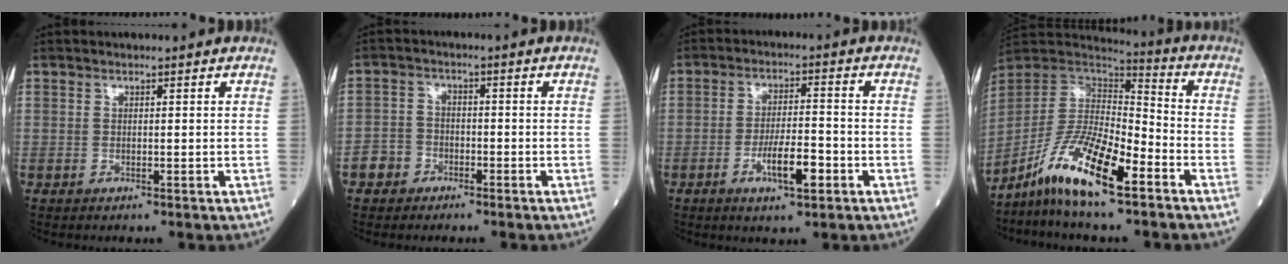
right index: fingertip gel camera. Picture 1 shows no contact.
{"total": 3.5, "force": [-2.2, 2.7, 0.6], "torque": [-0.016, 0.011, -0.047]}
{"total": 6.7, "force": [-2.9, 1.5, 5.8], "torque": [-0.106, -0.001, -0.049]}
{"total": 13.5, "force": [-8.2, 2.6, 10.4], "torque": [-0.204, 0.003, -0.157]}